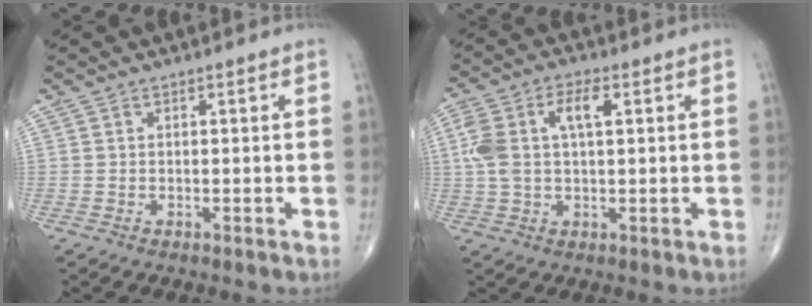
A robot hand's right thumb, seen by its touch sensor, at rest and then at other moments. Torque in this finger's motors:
{"motor_torque": [0.00, 0.12, 1.13, 0.43, 0.12]}